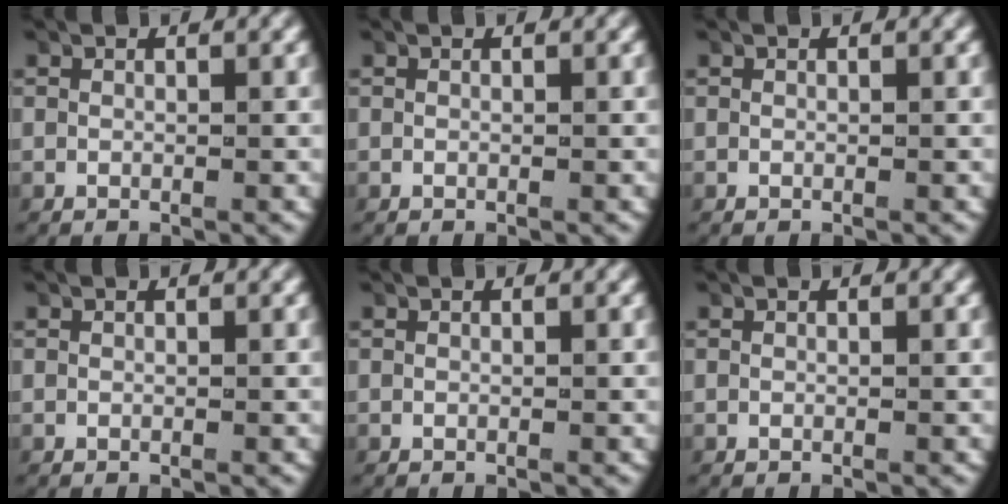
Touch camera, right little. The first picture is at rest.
{"total": 0.0}
{"total": 0.0}
{"total": 0.0}
{"total": 0.0}
{"total": 0.0}